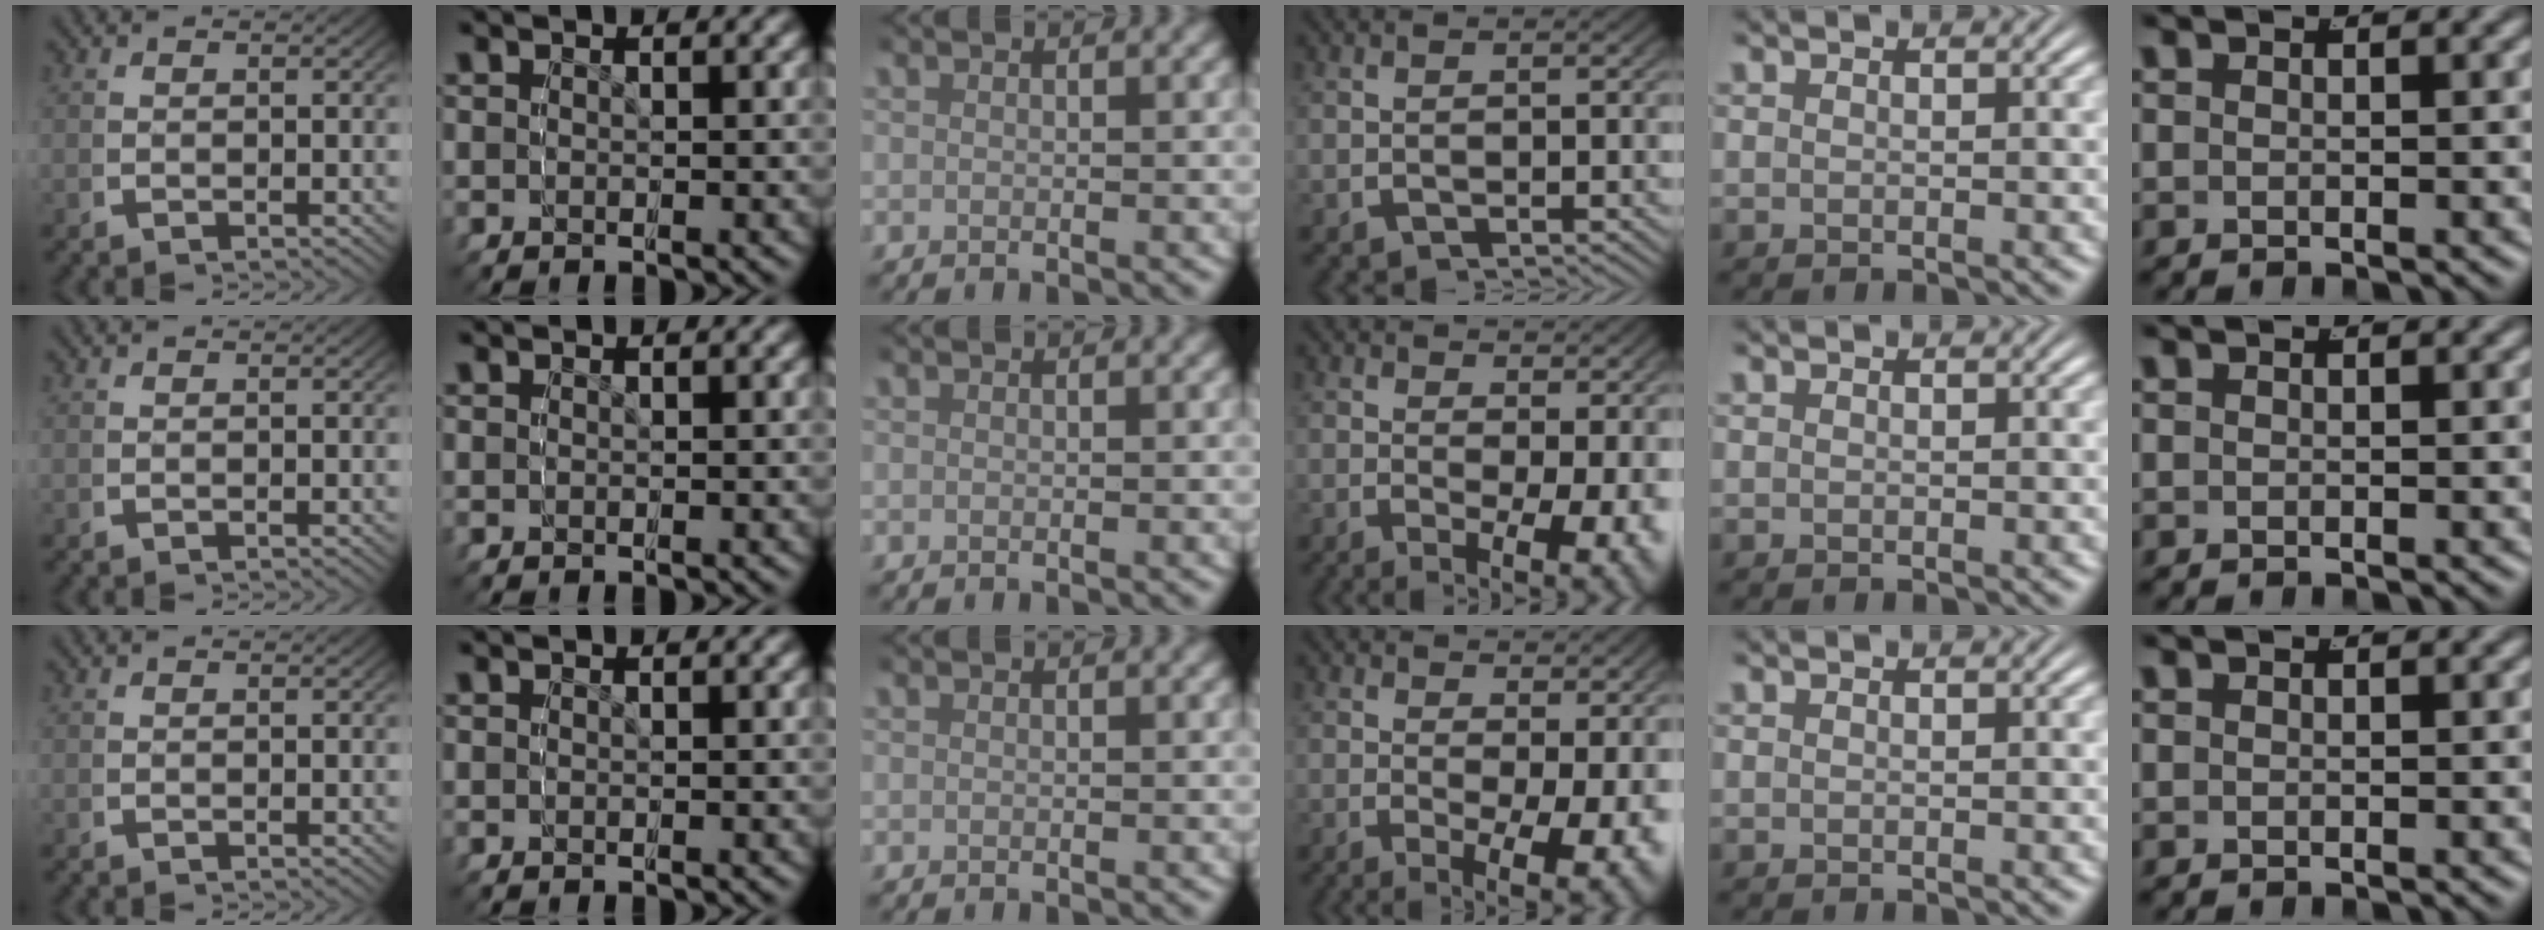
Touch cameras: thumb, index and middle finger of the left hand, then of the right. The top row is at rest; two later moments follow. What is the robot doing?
{"motion": "grasp_and_lifting", "object": "bottle"}